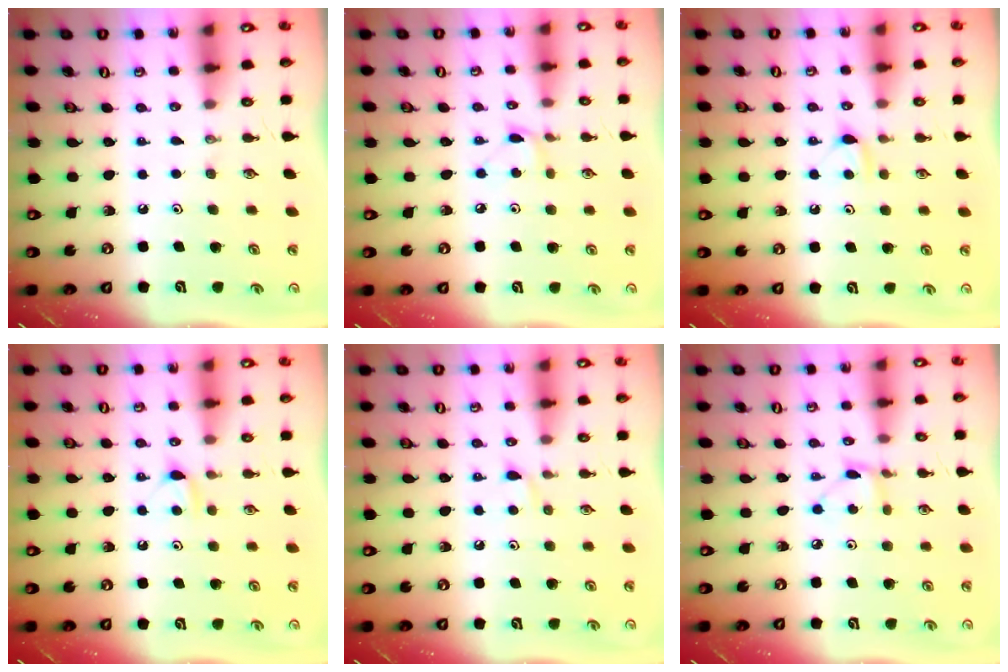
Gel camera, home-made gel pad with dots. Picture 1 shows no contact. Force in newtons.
{"total": 4.1, "press": 4.1, "slide": 0.6}
{"total": 4.8, "press": 4.7, "slide": 0.7}
{"total": 4.8, "press": 4.7, "slide": 0.7}
{"total": 5.4, "press": 5.3, "slide": 0.8}
{"total": 4.8, "press": 4.8, "slide": 0.6}